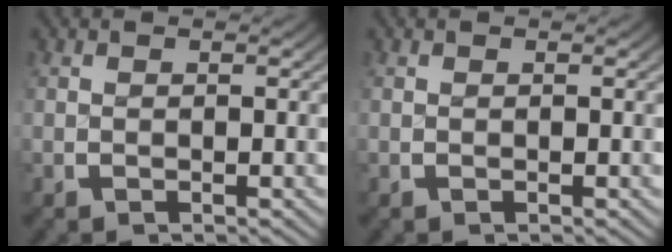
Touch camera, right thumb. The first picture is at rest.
{"total": 0.0}